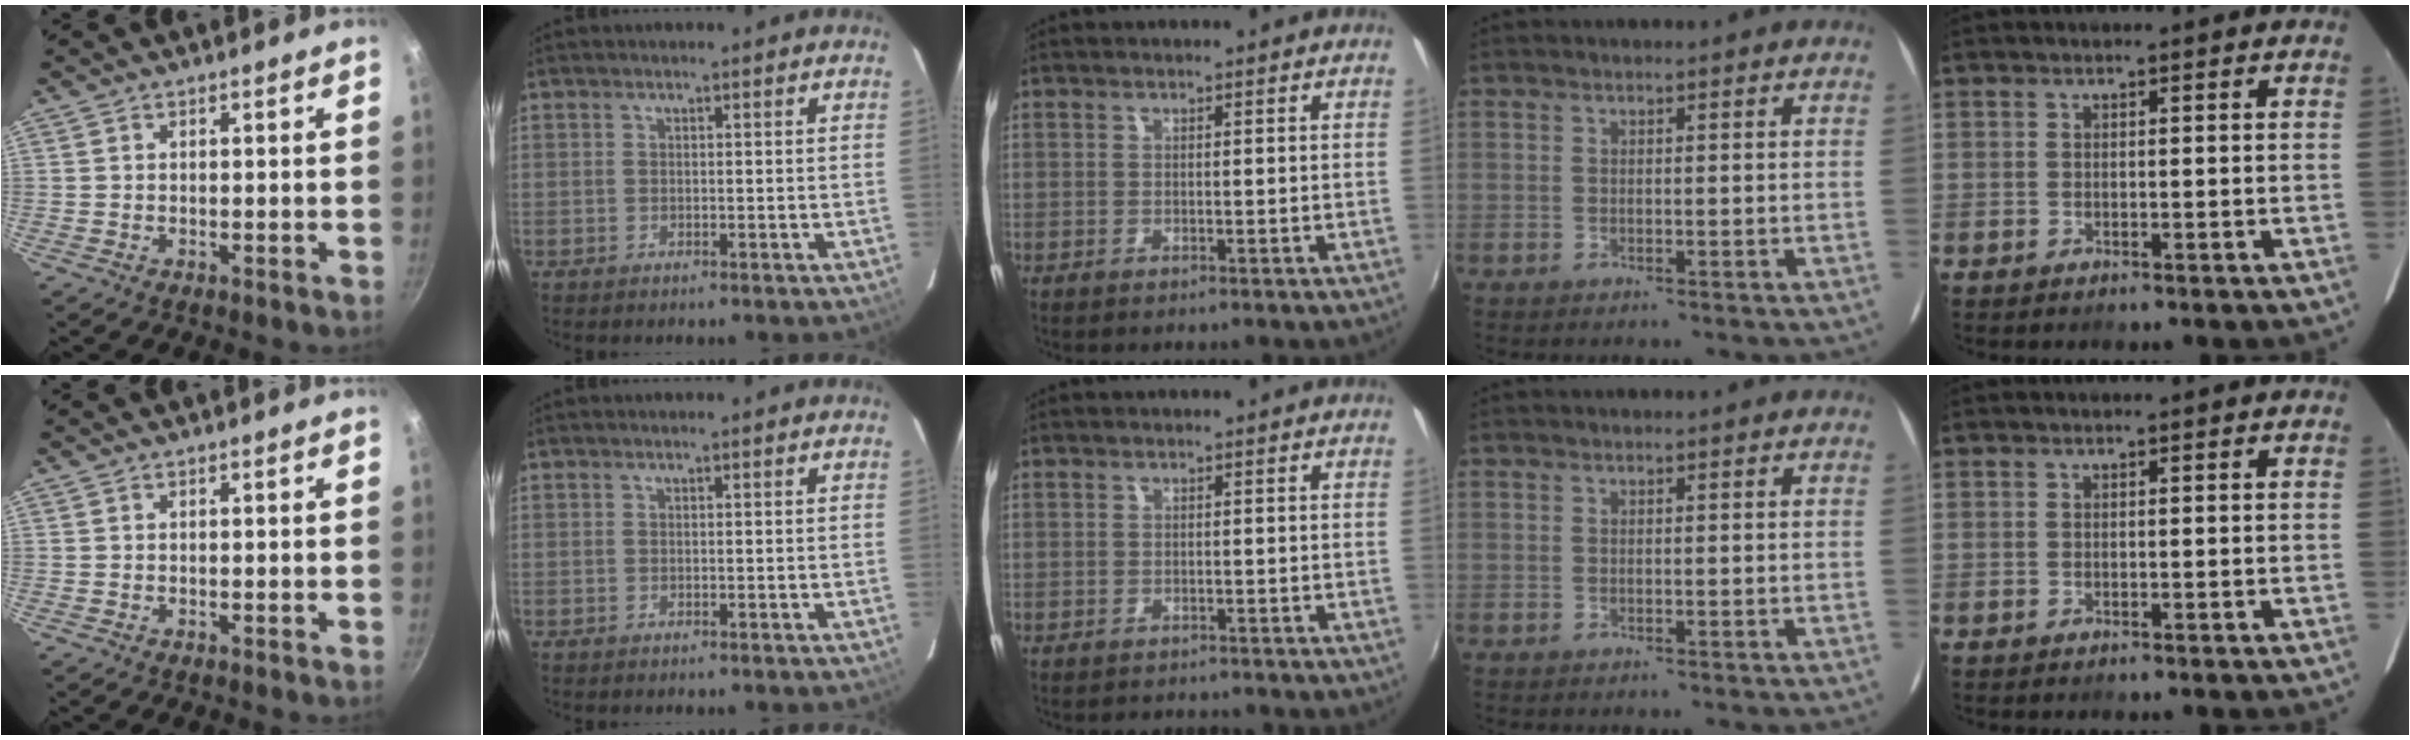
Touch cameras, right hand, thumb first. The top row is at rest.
{"middle": {"total": 1.4, "force": [-1.3, 0.5, 0.0], "torque": [-0.004, 0.000, -0.019]}}